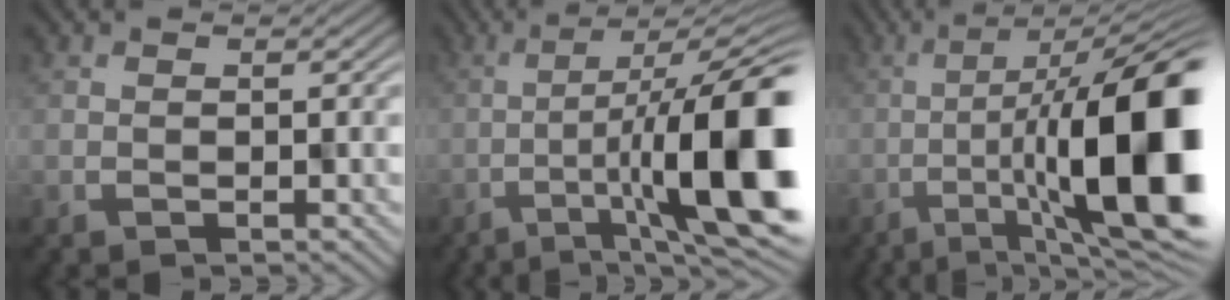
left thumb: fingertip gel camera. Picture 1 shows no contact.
{"total": 14.8, "force": [-2.4, 4.7, 13.8], "torque": [-0.214, -0.023, -0.020]}
{"total": 17.4, "force": [-2.3, 6.3, 16.0], "torque": [-0.240, -0.021, -0.018]}